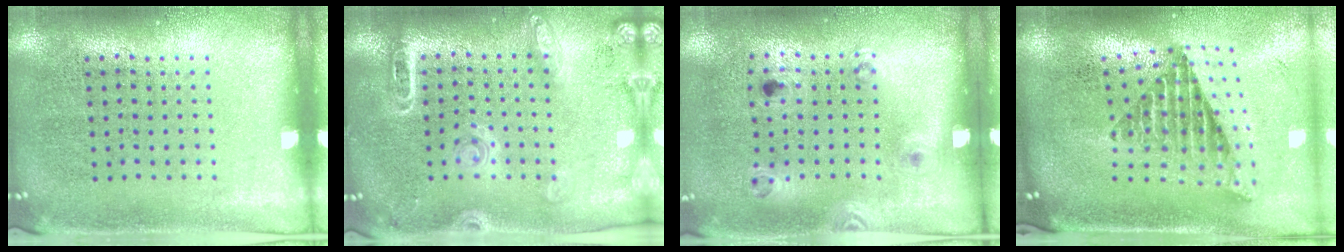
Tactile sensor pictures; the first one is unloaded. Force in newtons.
{"total": 1.8, "press": 1.7, "slide": 0.6}
{"total": 1.3, "press": 0.8, "slide": 1.0}
{"total": 2.4, "press": 1.6, "slide": 1.9}